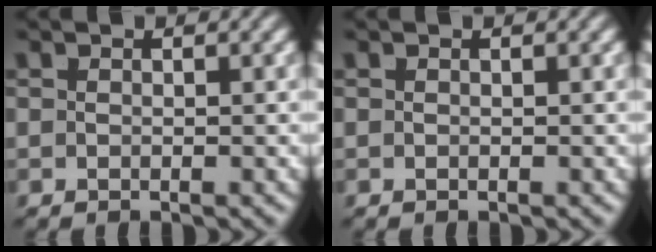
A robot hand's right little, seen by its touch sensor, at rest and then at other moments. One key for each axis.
{"total": 0.0}